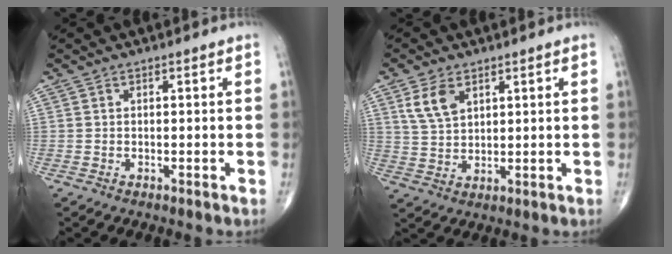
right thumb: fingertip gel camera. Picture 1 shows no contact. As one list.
[{"total": 6.2, "force": [3.0, 3.7, 4.0], "torque": [-0.069, -0.011, 0.066]}]